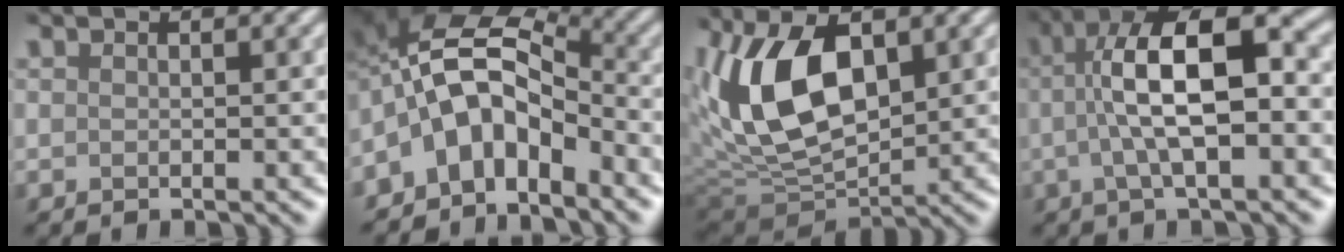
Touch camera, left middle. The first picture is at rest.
{"total": 8.1, "force": [-3.6, 4.7, 5.6], "torque": [-0.094, 0.025, -0.069]}
{"total": 10.5, "force": [2.2, 5.6, 8.6], "torque": [-0.180, 0.014, 0.041]}
{"total": 8.6, "force": [0.1, 2.7, 8.2], "torque": [-0.144, 0.029, 0.006]}